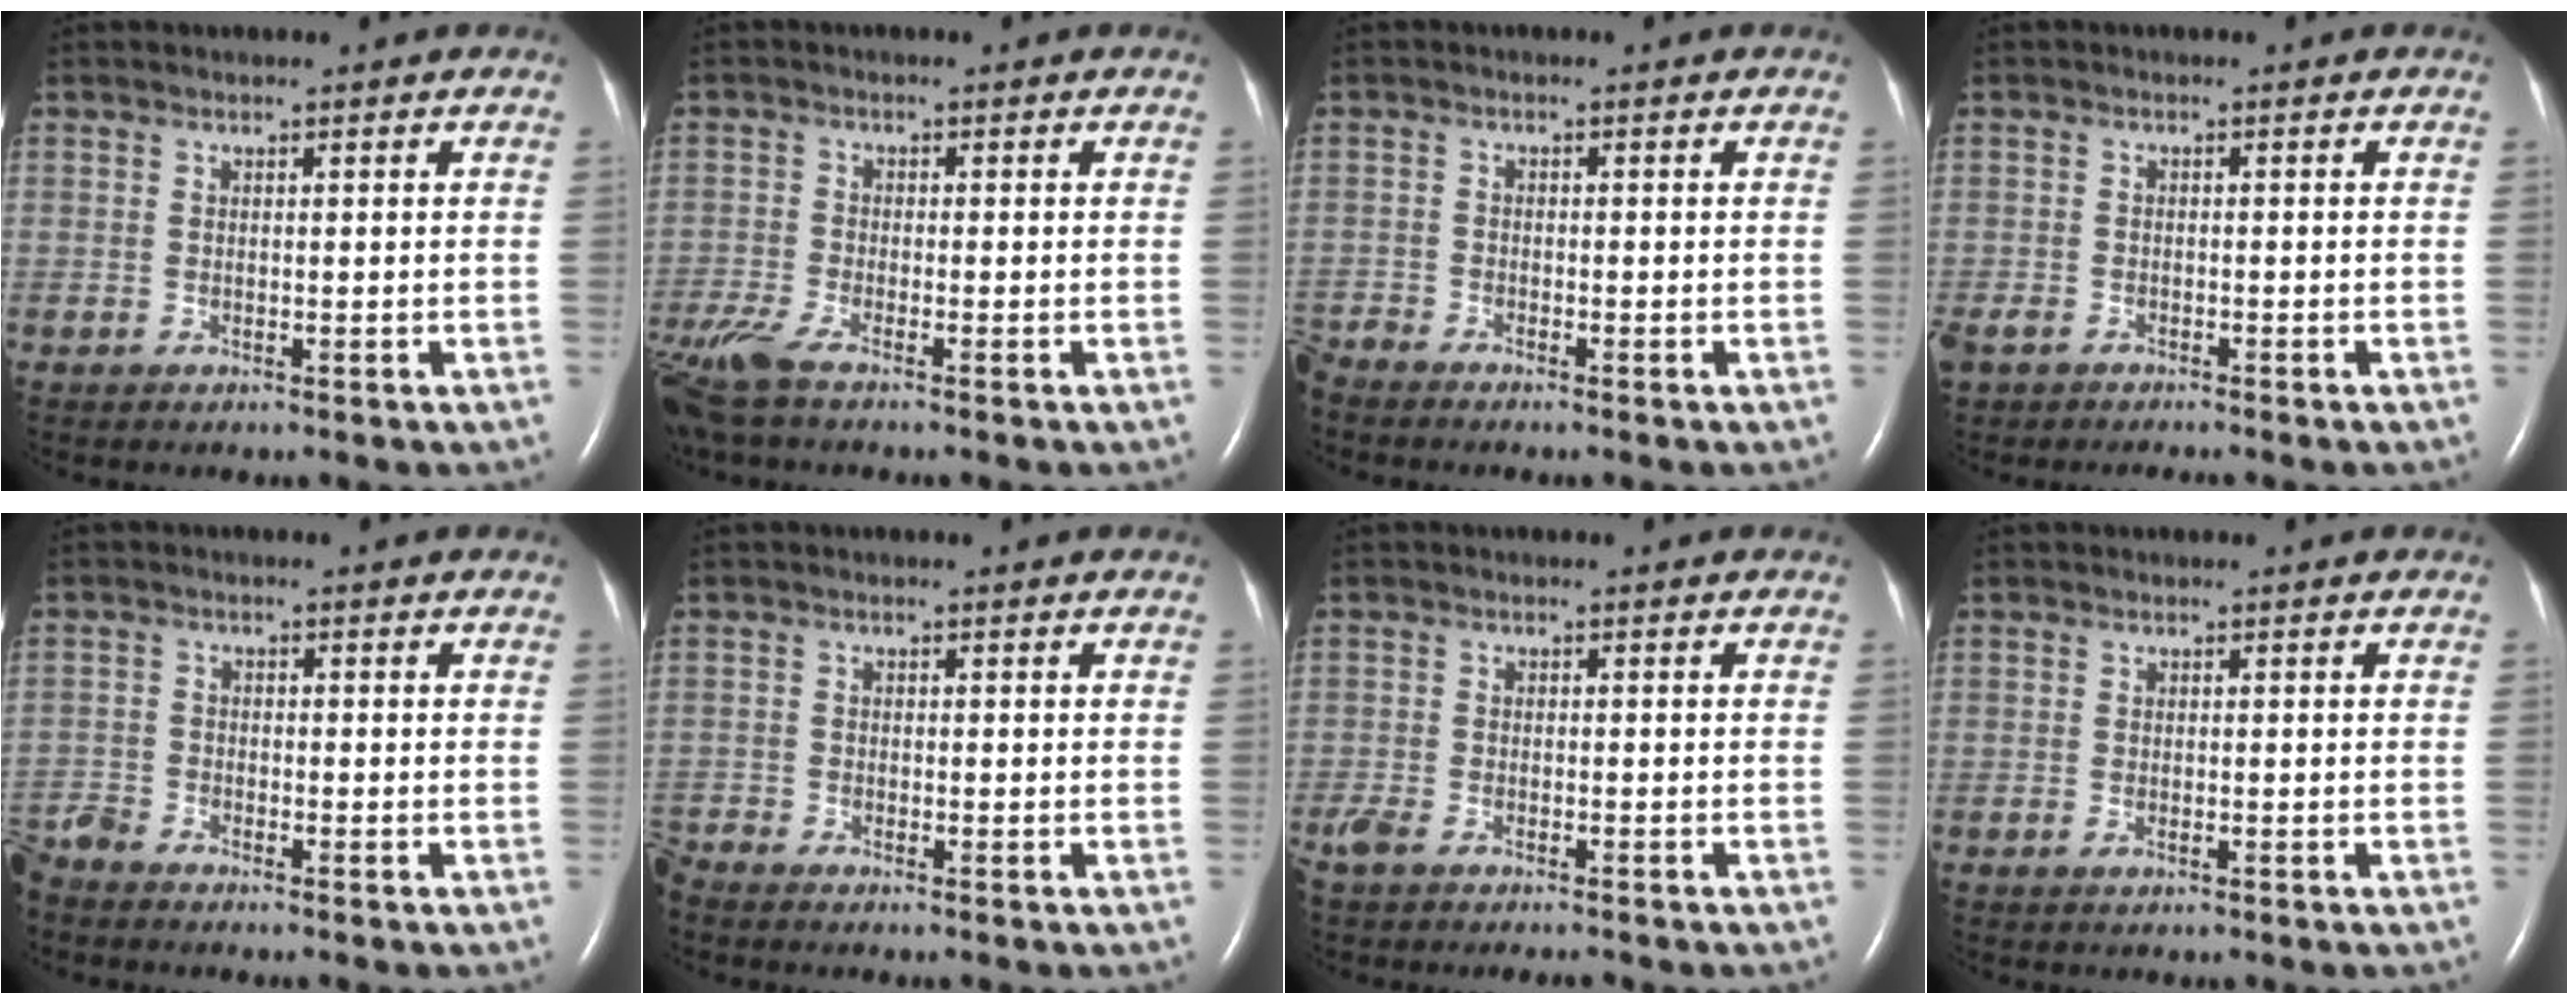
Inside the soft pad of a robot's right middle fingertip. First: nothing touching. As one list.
[{"total": 6.3, "force": [-4.9, 0.7, 3.9], "torque": [-0.091, -0.018, -0.098]}, {"total": 2.6, "force": [-2.6, 0.0, 0.3], "torque": [-0.009, -0.012, -0.052]}, {"total": 5.4, "force": [-4.3, 2.4, 2.4], "torque": [-0.053, -0.007, -0.071]}, {"total": 4.2, "force": [-4.1, 0.6, 0.9], "torque": [-0.018, -0.015, -0.083]}, {"total": 2.2, "force": [-2.2, -0.1, 0.2], "torque": [-0.009, -0.010, -0.044]}, {"total": 7.2, "force": [-5.9, 1.9, 3.6], "torque": [-0.066, -0.010, -0.097]}, {"total": 0.6, "force": [-0.4, 0.2, 0.5], "torque": [-0.010, 0.000, -0.005]}]